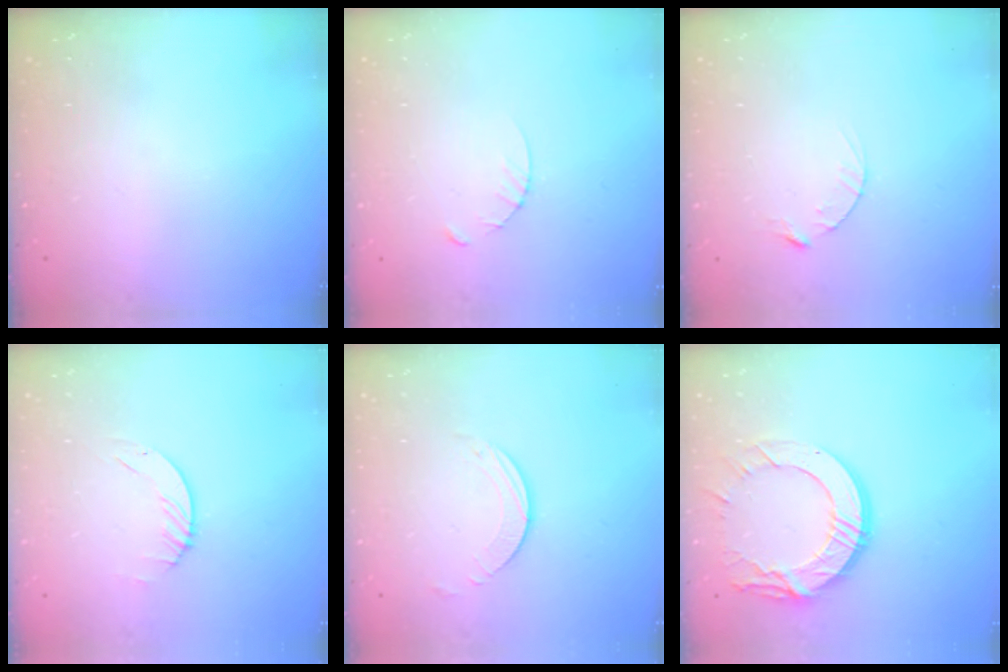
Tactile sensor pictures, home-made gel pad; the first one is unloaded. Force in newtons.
{"total": 3.3, "press": 3.3, "slide": 0.4}
{"total": 2.8, "press": 2.8, "slide": 0.4}
{"total": 1.2, "press": 1.2, "slide": 0.2}
{"total": 1.9, "press": 1.9, "slide": 0.2}
{"total": 15.0, "press": 14.9, "slide": 1.5}